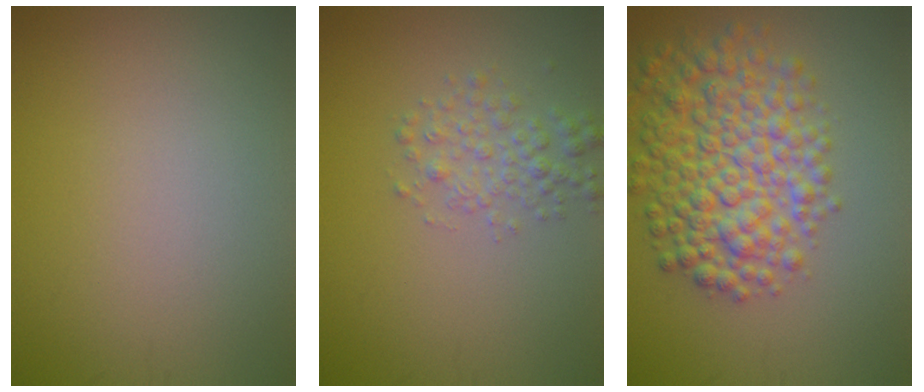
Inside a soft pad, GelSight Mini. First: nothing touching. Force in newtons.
{"total": 2.3, "press": 2.3, "slide": 0.1}
{"total": 7.7, "press": 7.7, "slide": 0.2}